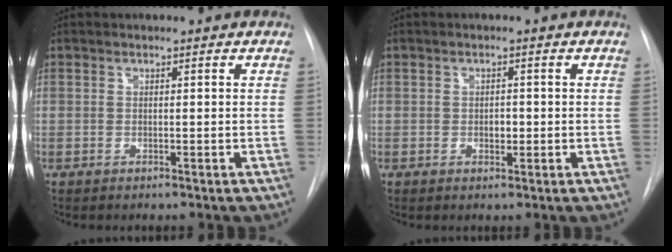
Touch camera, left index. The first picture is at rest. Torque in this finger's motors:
{"motor_torque": [0.24, 0.06, 0.11, 0.02]}